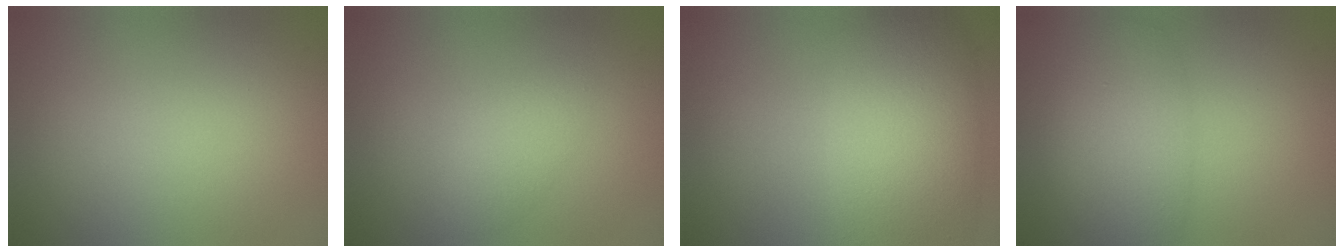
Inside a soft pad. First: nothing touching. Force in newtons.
{"total": 1.7, "press": 1.7, "slide": 0.1}
{"total": 7.5, "press": 7.5, "slide": 0.1}
{"total": 5.5, "press": 5.5, "slide": 0.1}